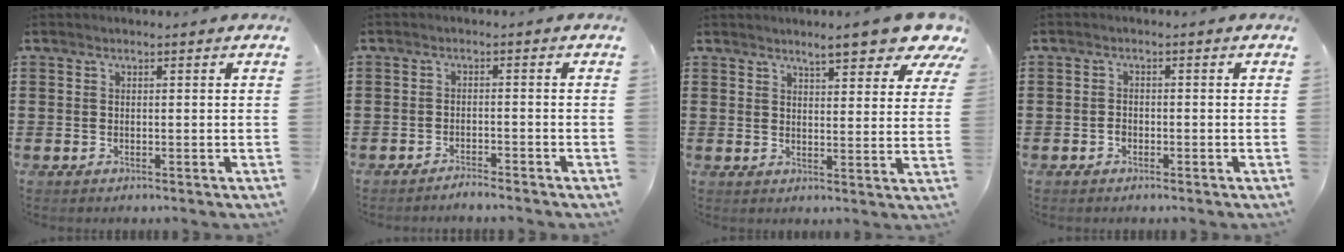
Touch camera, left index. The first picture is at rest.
{"total": 2.1, "force": [-2.1, -0.1, 0.2], "torque": [-0.006, 0.003, -0.043]}
{"total": 8.0, "force": [6.4, 1.2, 4.6], "torque": [-0.075, -0.020, 0.109]}
{"total": 1.1, "force": [-0.6, 0.8, 0.5], "torque": [-0.013, -0.001, -0.012]}